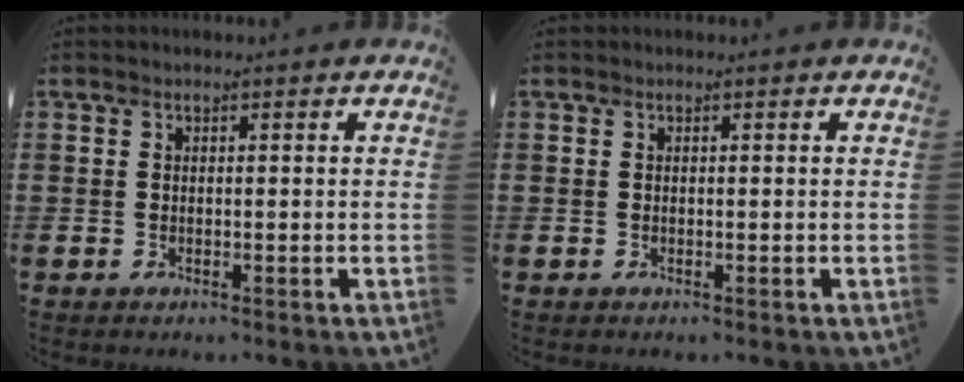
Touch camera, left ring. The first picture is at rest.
{"total": 0.0}